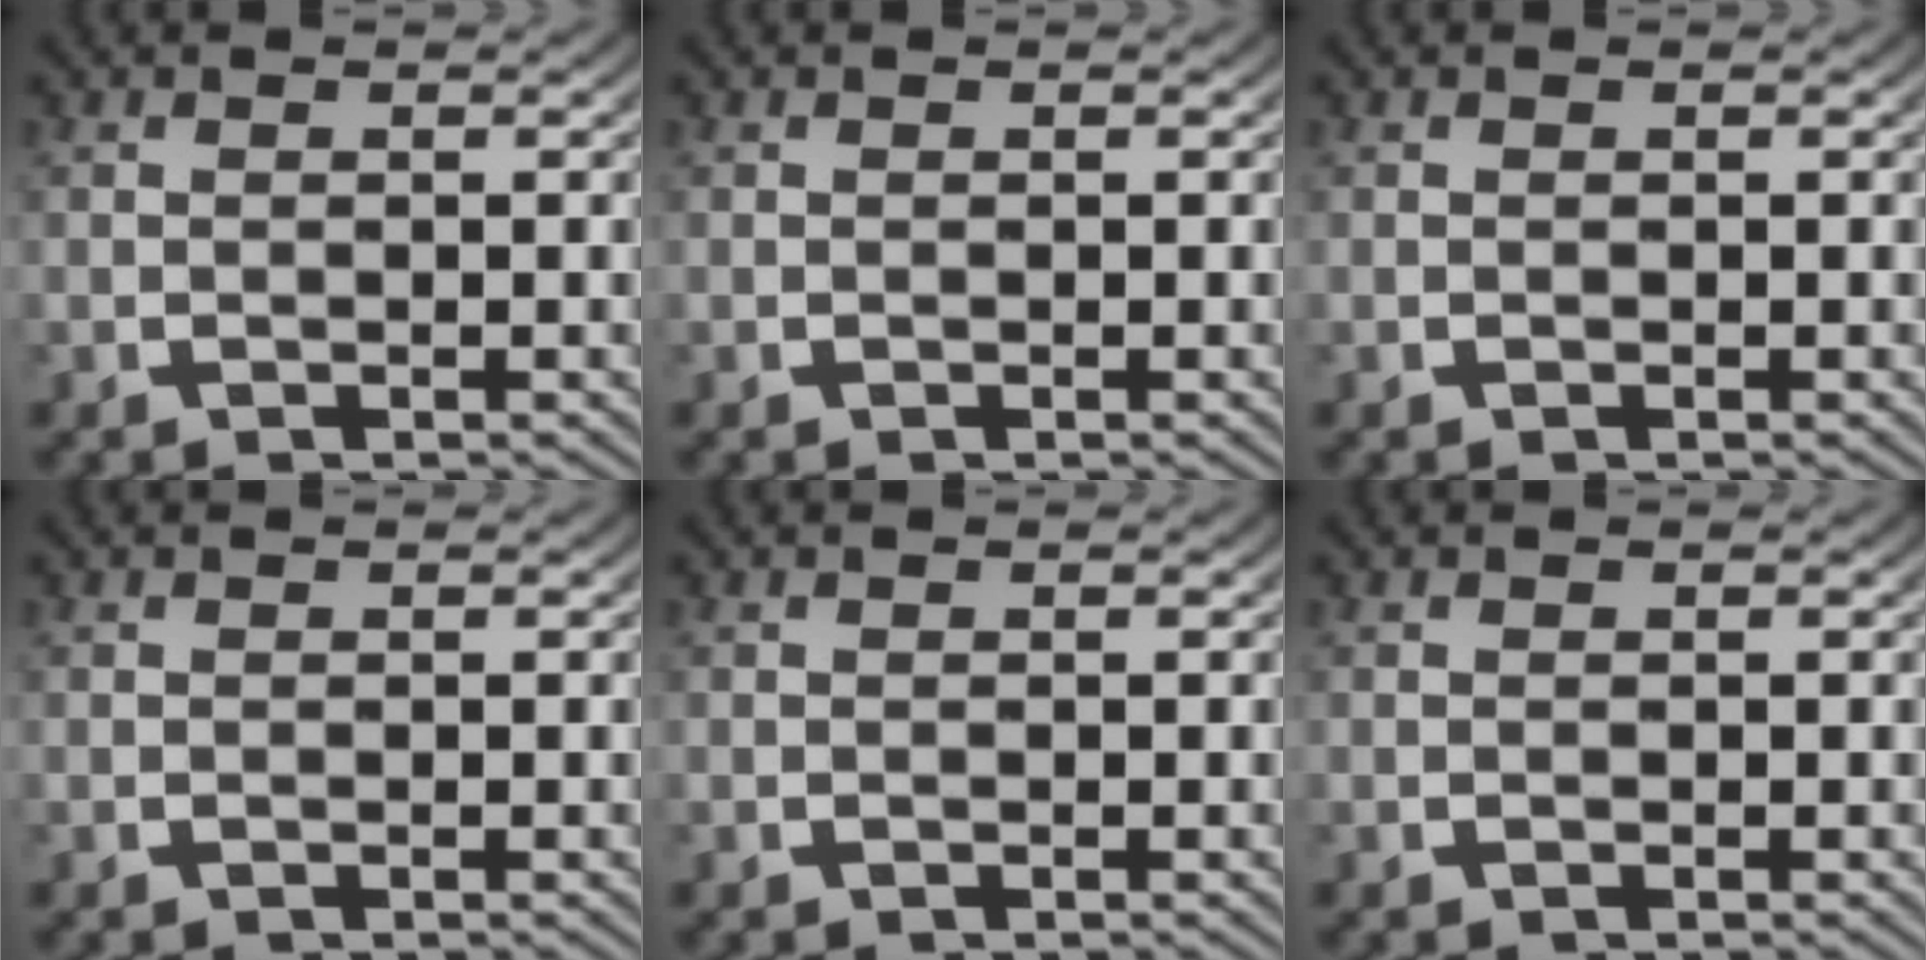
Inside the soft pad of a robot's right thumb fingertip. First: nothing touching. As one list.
[{"total": 0.0}, {"total": 0.0}, {"total": 0.0}, {"total": 0.0}, {"total": 0.0}]